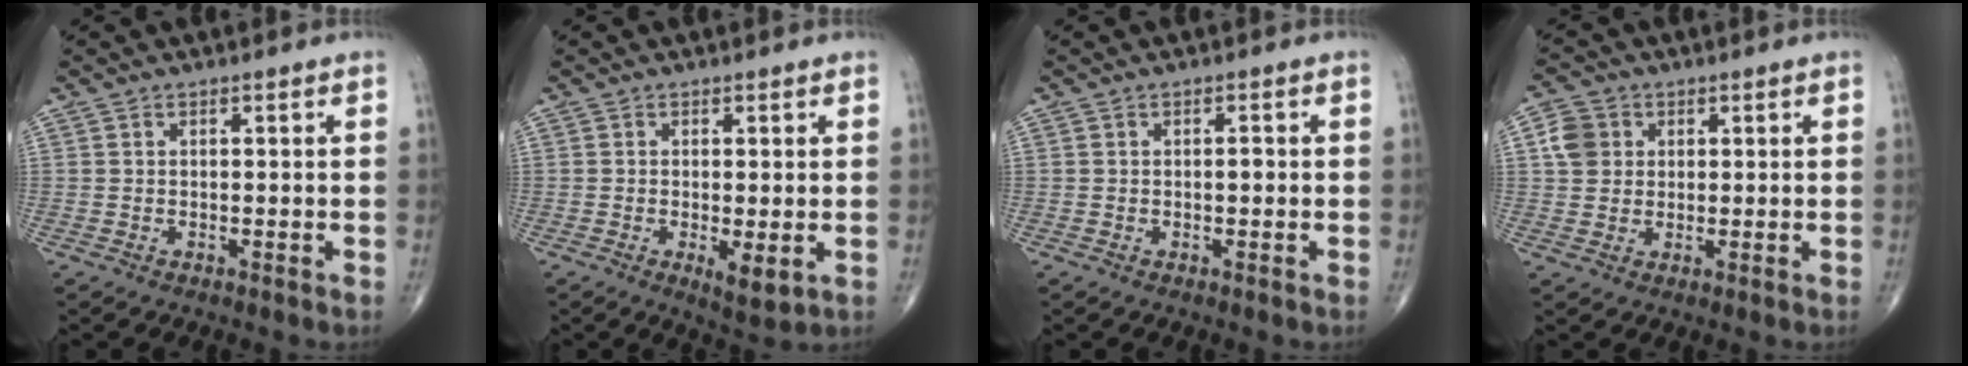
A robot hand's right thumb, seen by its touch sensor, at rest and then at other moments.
{"total": 4.2, "force": [-0.9, 1.4, 3.8], "torque": [-0.062, -0.016, -0.012]}
{"total": 0.9, "force": [-0.1, 0.4, 0.8], "torque": [-0.008, 0.001, -0.005]}
{"total": 5.3, "force": [1.2, 4.7, 2.1], "torque": [-0.025, 0.004, 0.017]}